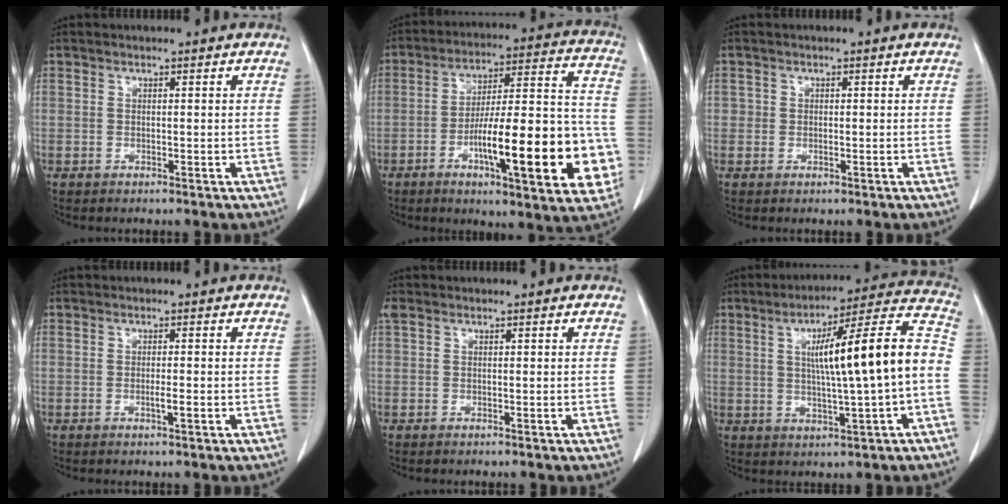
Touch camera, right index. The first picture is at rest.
{"total": 22.5, "force": [-7.0, 4.2, 21.0], "torque": [-0.267, 0.018, -0.095]}
{"total": 1.1, "force": [0.0, 1.1, 0.3], "torque": [0.000, 0.002, 0.000]}
{"total": 1.5, "force": [-0.4, 0.1, 1.4], "torque": [-0.029, -0.003, -0.007]}
{"total": 1.0, "force": [0.5, 0.6, 0.7], "torque": [-0.028, 0.021, 0.013]}
{"total": 15.8, "force": [-0.1, 0.5, 15.8], "torque": [-0.233, 0.029, 0.000]}